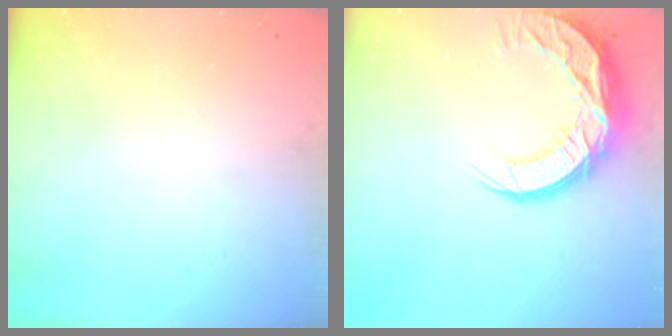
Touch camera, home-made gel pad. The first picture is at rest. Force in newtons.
{"total": 15.4, "press": 15.3, "slide": 1.0}